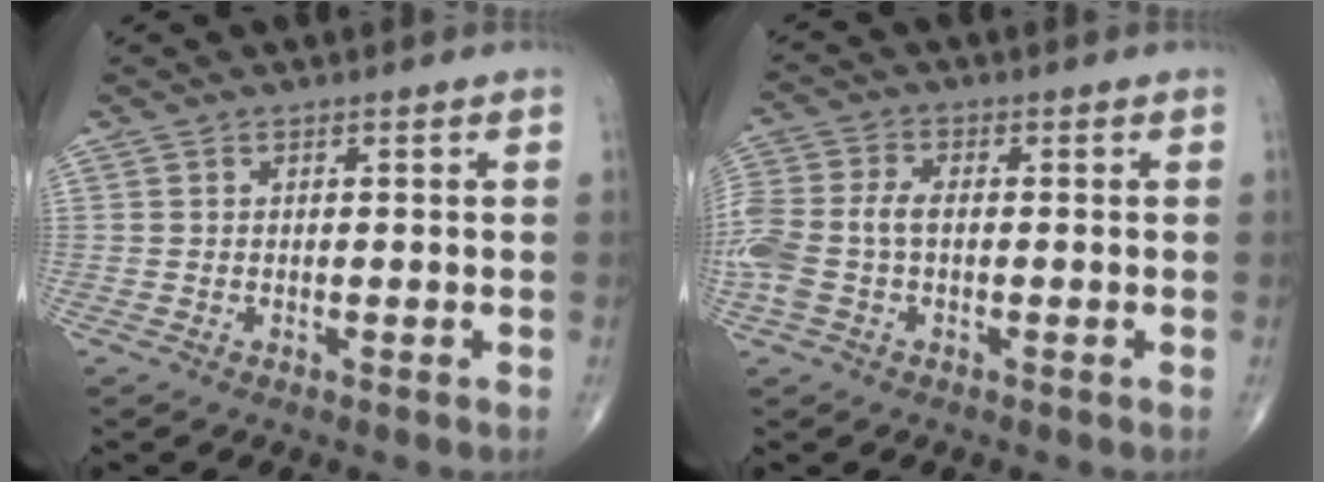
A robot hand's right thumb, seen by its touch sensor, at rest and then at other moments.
{"total": 9.9, "force": [-1.2, 6.1, 7.8], "torque": [-0.205, 0.017, -0.025]}